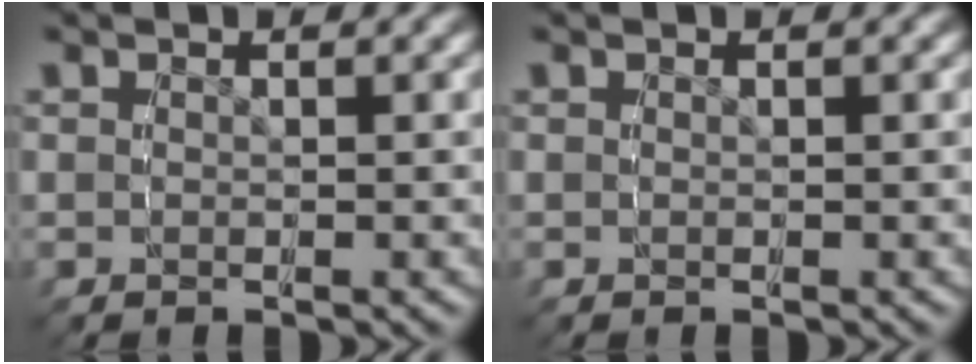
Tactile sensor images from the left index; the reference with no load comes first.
{"total": 0.0}